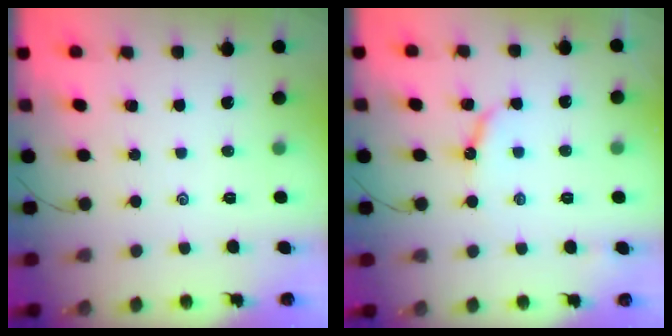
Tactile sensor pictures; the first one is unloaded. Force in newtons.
{"total": 5.6, "press": 5.6, "slide": 0.4}